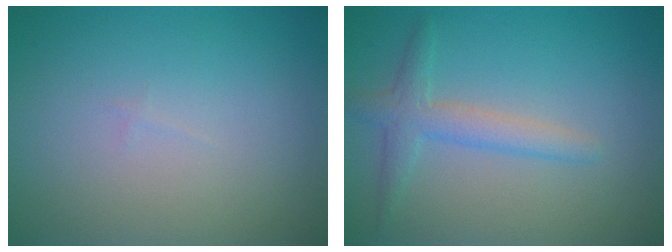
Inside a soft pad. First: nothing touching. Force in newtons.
{"total": 2.3, "press": 2.3, "slide": 0.0}